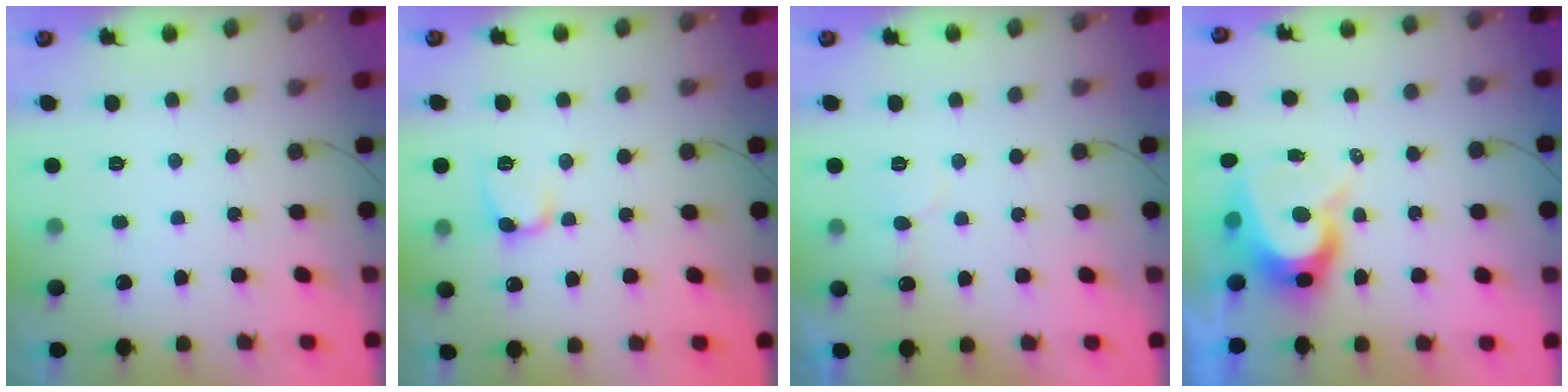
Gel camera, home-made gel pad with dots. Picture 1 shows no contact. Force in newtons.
{"total": 5.6, "press": 5.5, "slide": 0.8}
{"total": 7.2, "press": 7.2, "slide": 0.3}
{"total": 9.2, "press": 9.2, "slide": 0.9}